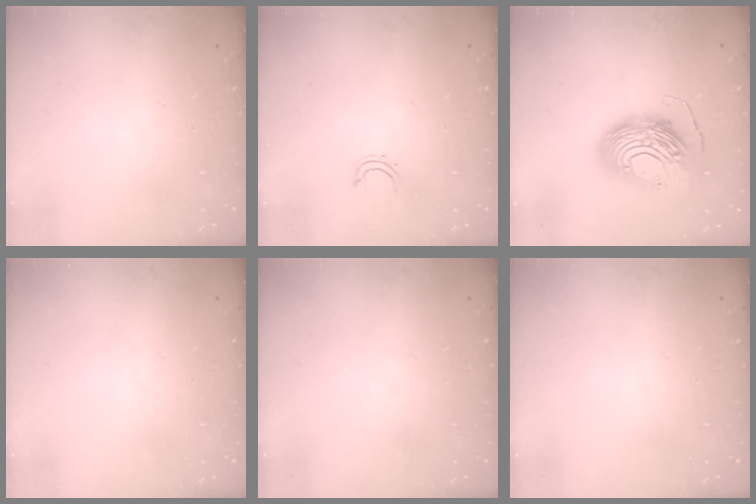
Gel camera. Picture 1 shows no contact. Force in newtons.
{"total": 2.8, "press": 2.7, "slide": 0.5}
{"total": 16.1, "press": 16.0, "slide": 1.6}
{"total": 0.0}
{"total": 0.0}
{"total": 0.0}